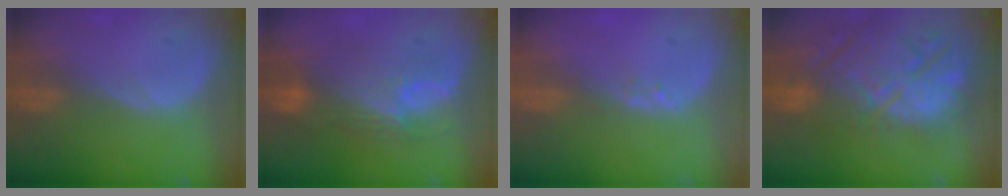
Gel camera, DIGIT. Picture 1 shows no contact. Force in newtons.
{"total": 9.1, "press": 8.5, "slide": 3.4}
{"total": 1.0, "press": 0.9, "slide": 0.5}
{"total": 15.1, "press": 12.9, "slide": 7.8}